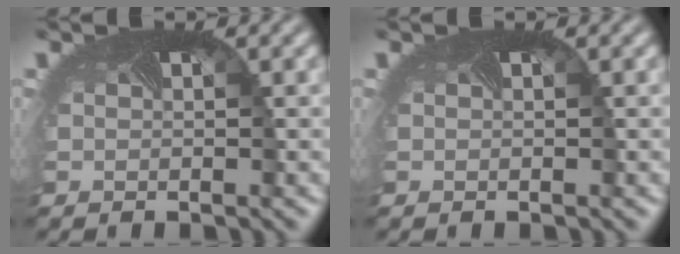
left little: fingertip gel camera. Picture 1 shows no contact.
{"total": 0.0}